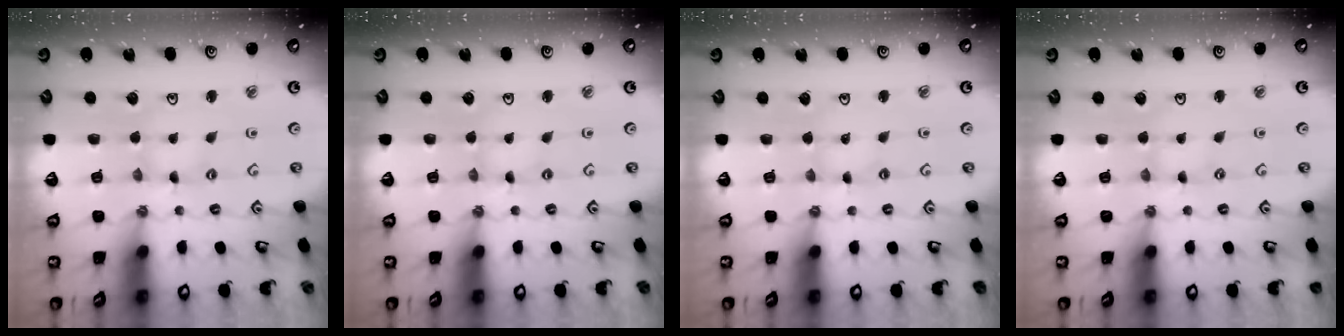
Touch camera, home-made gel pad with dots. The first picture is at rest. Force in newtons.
{"total": 0.0}
{"total": 1.0, "press": 0.9, "slide": 0.2}
{"total": 0.7, "press": 0.6, "slide": 0.3}